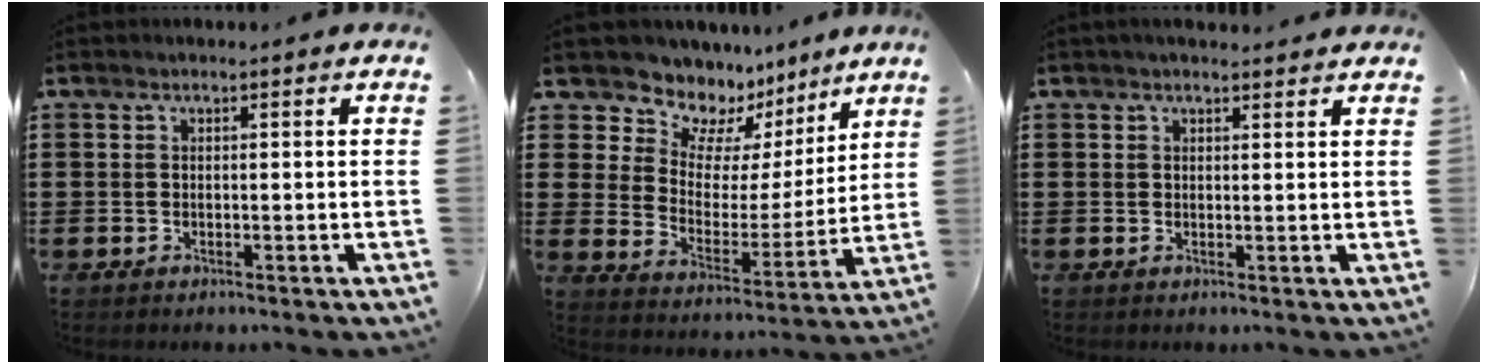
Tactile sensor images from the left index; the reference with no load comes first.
{"total": 7.8, "force": [6.6, 4.0, 0.7], "torque": [-0.054, -0.051, 0.117]}
{"total": 1.5, "force": [1.3, 0.2, 0.6], "torque": [-0.014, 0.003, 0.025]}